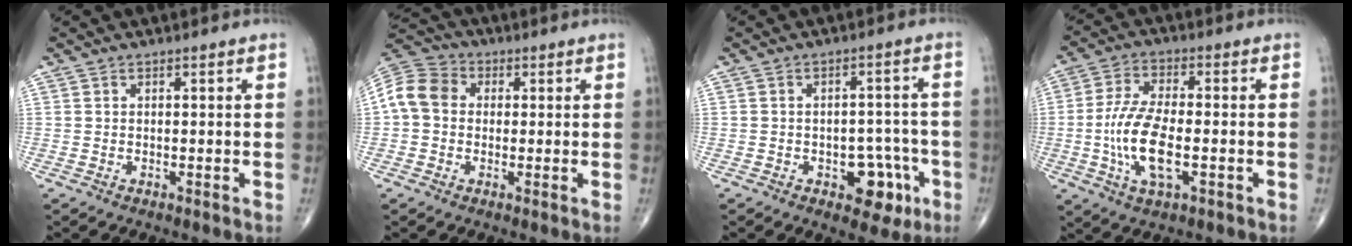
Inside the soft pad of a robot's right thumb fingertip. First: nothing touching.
{"total": 9.2, "force": [0.5, 7.6, 5.2], "torque": [-0.092, 0.028, -0.002]}
{"total": 8.0, "force": [-3.4, 4.9, 5.4], "torque": [-0.032, 0.029, -0.038]}
{"total": 11.7, "force": [-2.3, 4.8, 10.4], "torque": [-0.216, 0.007, -0.044]}